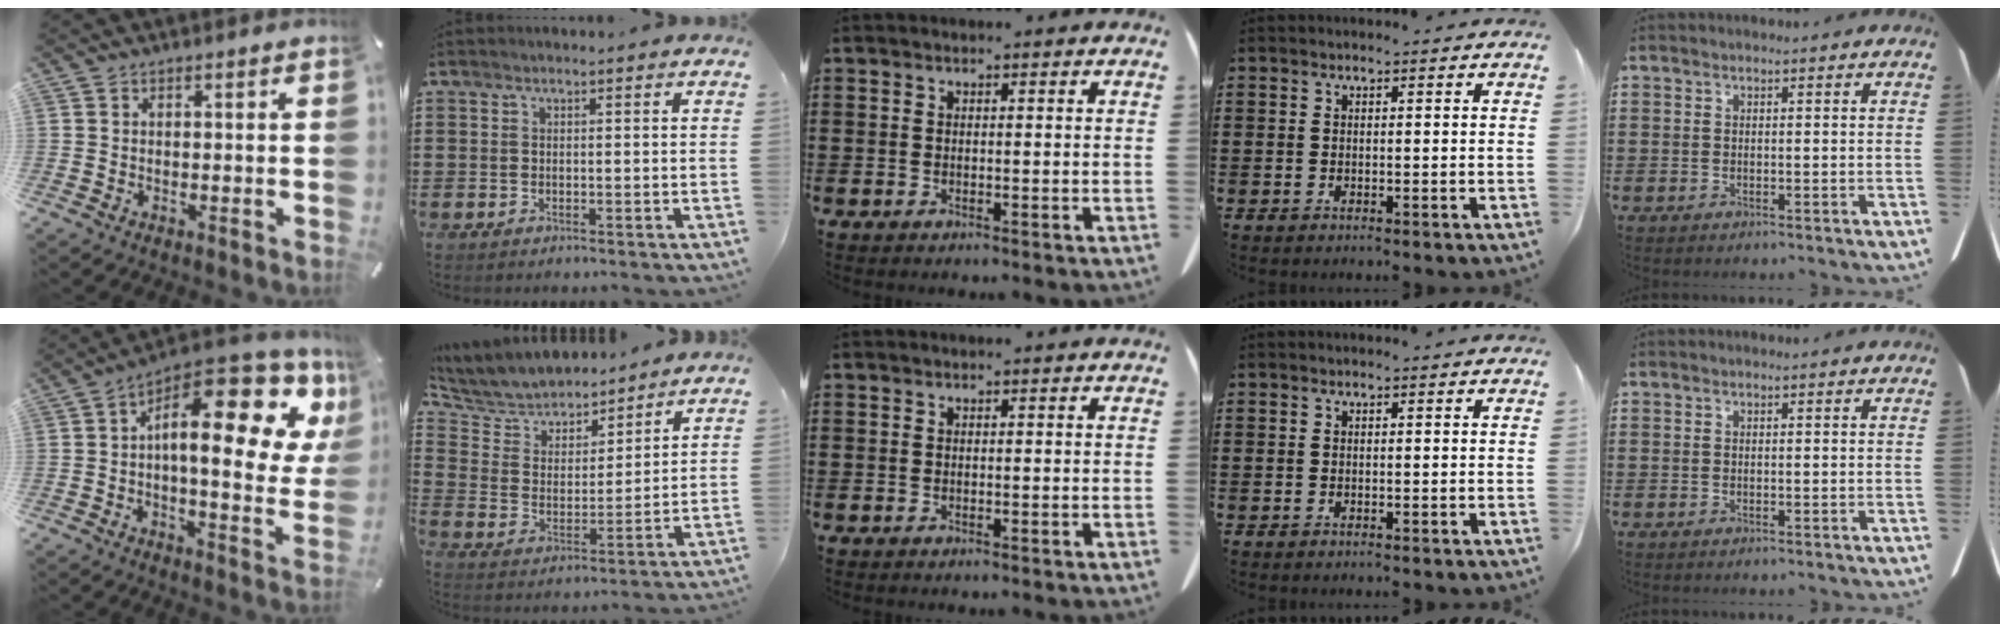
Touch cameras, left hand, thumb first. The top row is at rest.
{"thumb": {"total": 21.1, "force": [7.9, 7.9, 17.9], "torque": [-0.261, -0.066, 0.127]}, "index": {"total": 5.8, "force": [5.6, 1.6, 0.6], "torque": [-0.048, -0.034, 0.095]}}